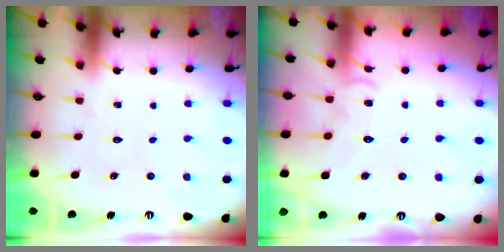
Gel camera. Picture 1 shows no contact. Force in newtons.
{"total": 7.6, "press": 7.6, "slide": 0.6}